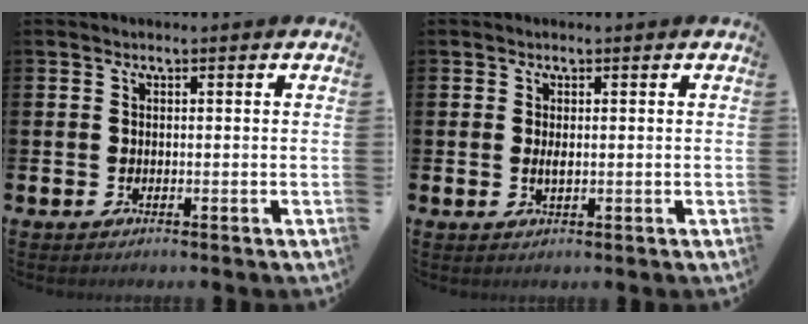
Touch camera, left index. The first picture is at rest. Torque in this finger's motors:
{"motor_torque": [0.32, 0.05, 0.01, 0.07]}